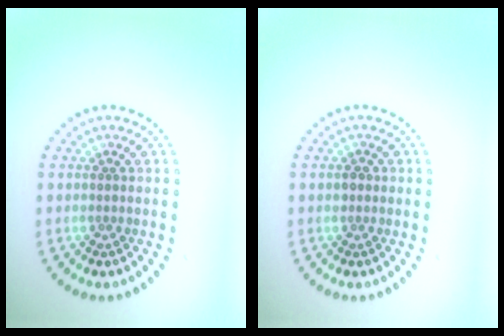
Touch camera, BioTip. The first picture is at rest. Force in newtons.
{"total": 0.9, "press": 0.8, "slide": 0.3}